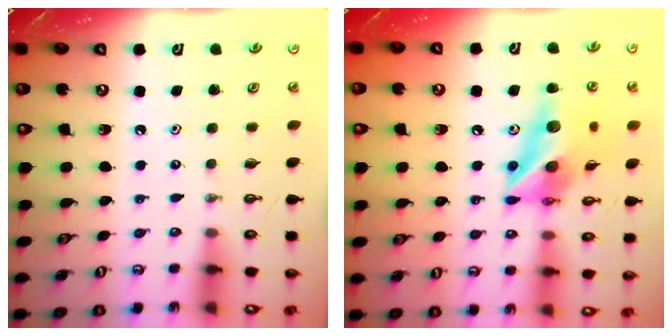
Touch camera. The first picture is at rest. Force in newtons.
{"total": 14.7, "press": 14.7, "slide": 1.6}